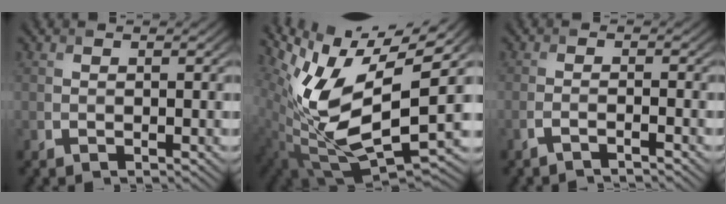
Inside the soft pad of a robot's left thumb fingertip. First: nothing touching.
{"total": 14.4, "force": [2.8, 6.2, 12.7], "torque": [-0.266, -0.021, 0.058]}
{"total": 1.9, "force": [-1.6, 0.2, 1.0], "torque": [-0.007, 0.003, -0.044]}